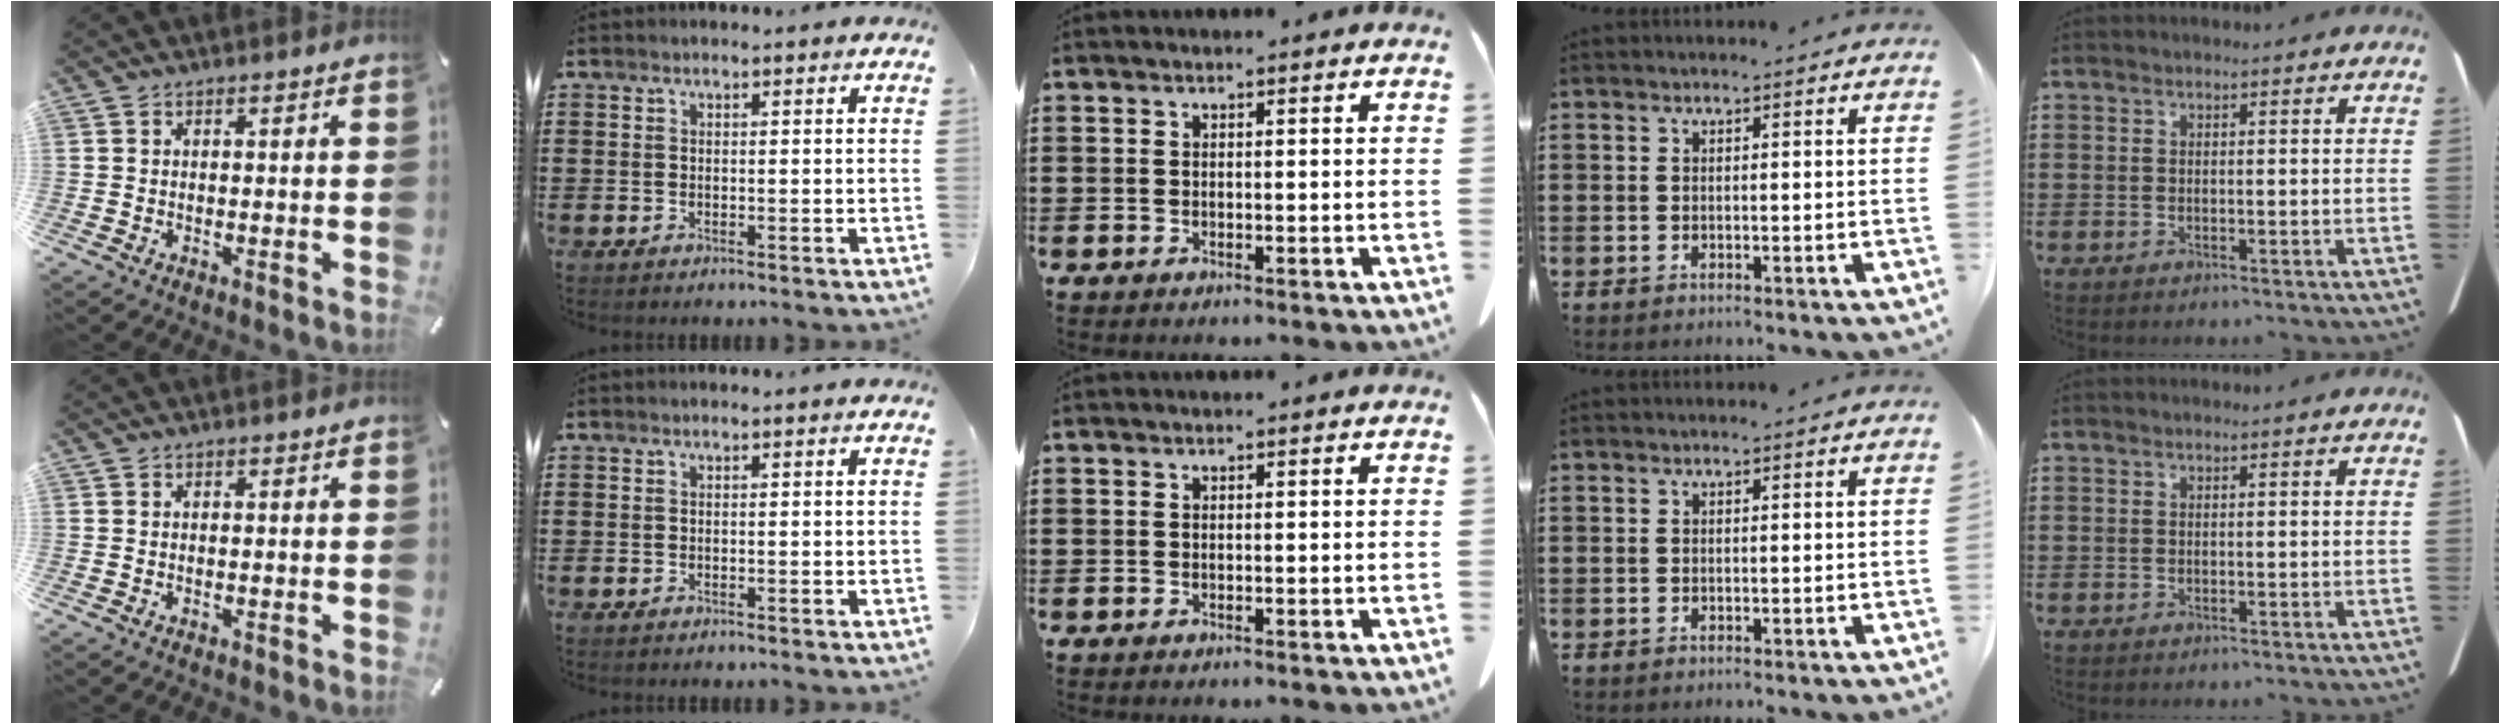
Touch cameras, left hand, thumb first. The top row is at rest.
{}